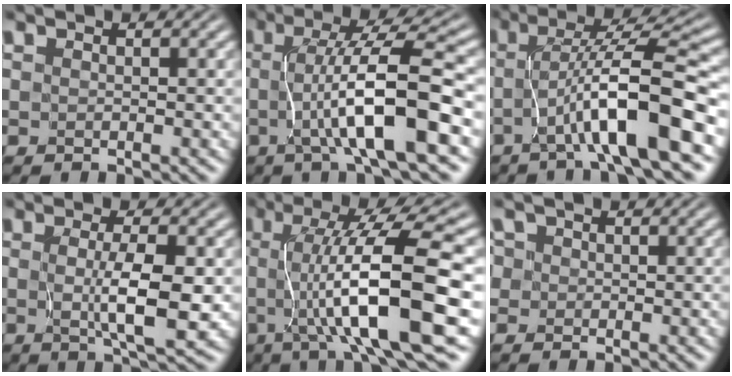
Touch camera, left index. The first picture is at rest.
{"total": 9.3, "force": [-1.1, 1.6, 9.1], "torque": [-0.134, 0.011, -0.023]}
{"total": 9.1, "force": [-2.3, 1.4, 8.7], "torque": [-0.130, 0.015, -0.044]}
{"total": 4.7, "force": [-0.3, 0.8, 4.6], "torque": [-0.083, -0.005, -0.001]}
{"total": 11.8, "force": [-1.0, 2.1, 11.5], "torque": [-0.160, 0.008, -0.018]}
{"total": 2.8, "force": [1.1, 2.4, 0.9], "torque": [-0.009, 0.017, -0.001]}